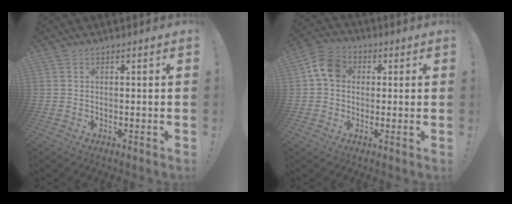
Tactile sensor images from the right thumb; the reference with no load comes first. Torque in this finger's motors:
{"motor_torque": [0.97, 1.15, 0.40, -0.34, 0.21]}